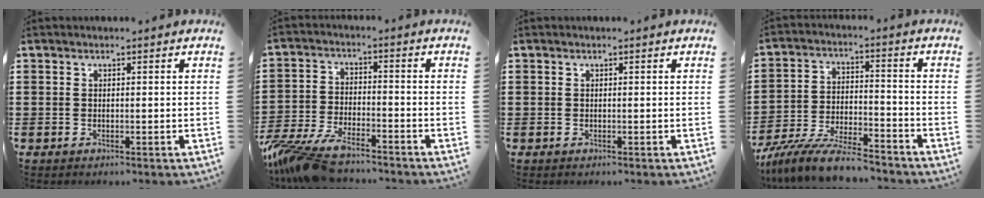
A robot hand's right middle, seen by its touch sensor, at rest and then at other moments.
{"total": 8.0, "force": [-7.1, 1.8, 3.1], "torque": [-0.089, 0.002, -0.143]}
{"total": 0.0}
{"total": 9.1, "force": [-8.2, 1.0, 3.9], "torque": [-0.082, 0.012, -0.160]}